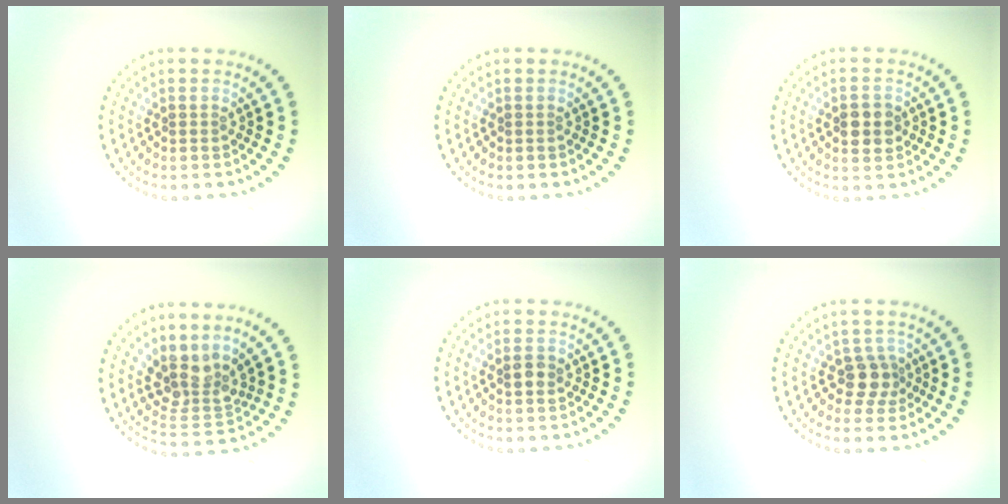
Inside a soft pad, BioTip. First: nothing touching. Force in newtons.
{"total": 0.0}
{"total": 2.8, "press": 2.8, "slide": 0.1}
{"total": 3.7, "press": 2.8, "slide": 2.4}
{"total": 1.4, "press": 1.4, "slide": 0.1}
{"total": 2.5, "press": 2.1, "slide": 1.4}